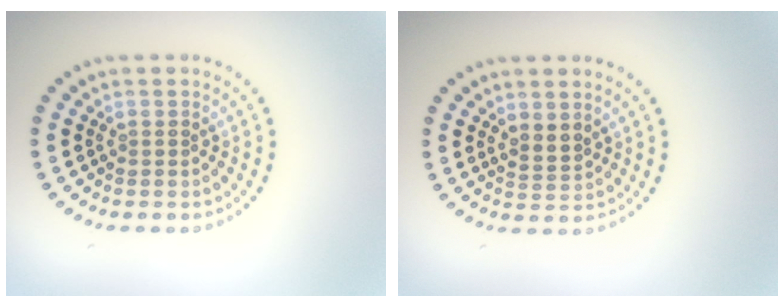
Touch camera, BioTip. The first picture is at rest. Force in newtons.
{"total": 1.7, "press": 1.3, "slide": 1.1}